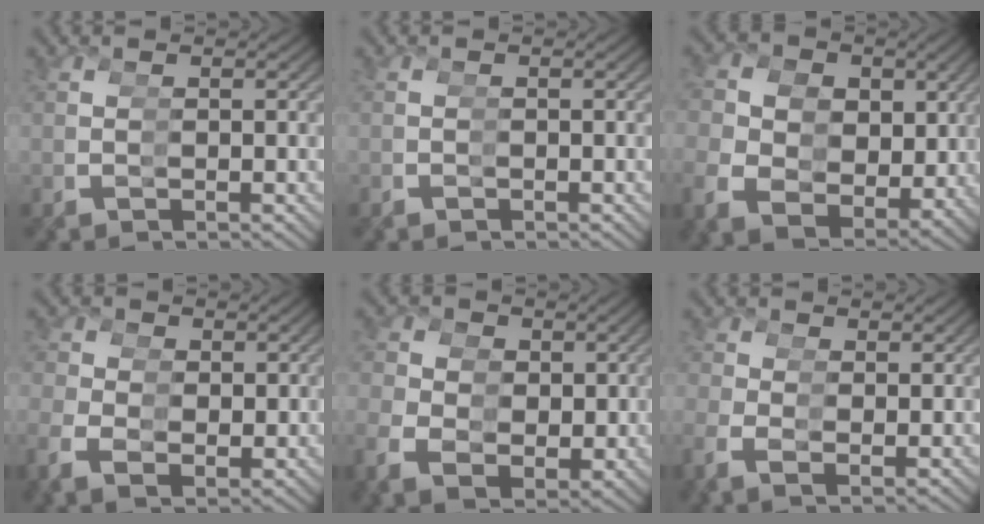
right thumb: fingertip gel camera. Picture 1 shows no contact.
{"total": 1.1, "force": [-0.7, 0.8, -0.4], "torque": [0.003, -0.008, -0.011]}
{"total": 10.0, "force": [0.8, 8.4, 5.5], "torque": [-0.100, -0.018, 0.026]}
{"total": 2.5, "force": [0.5, 2.4, 0.7], "torque": [-0.003, 0.000, 0.013]}
{"total": 5.7, "force": [0.5, 4.9, 2.7], "torque": [-0.048, -0.014, 0.021]}
{"total": 1.0, "force": [0.8, 0.6, -0.2], "torque": [0.018, 0.013, 0.009]}